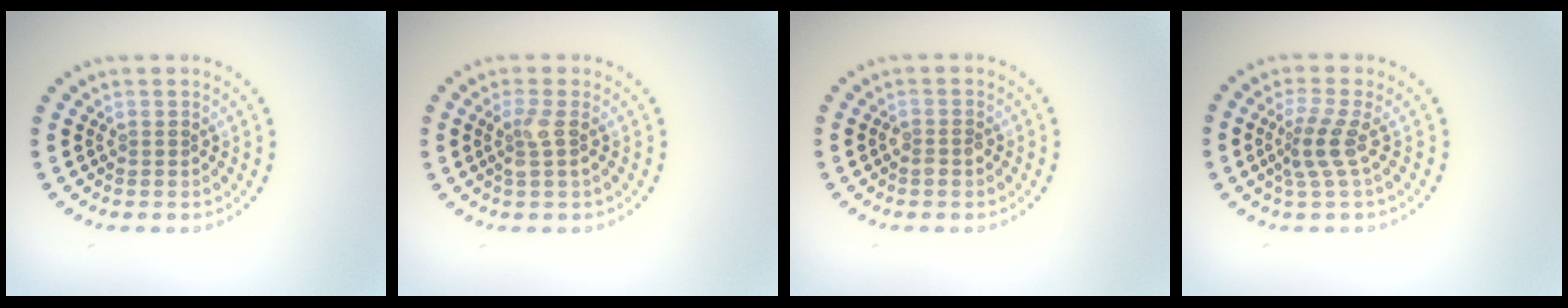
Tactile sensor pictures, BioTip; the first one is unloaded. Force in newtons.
{"total": 1.8, "press": 1.5, "slide": 0.9}
{"total": 1.0, "press": 1.0, "slide": 0.2}
{"total": 2.6, "press": 1.9, "slide": 1.8}